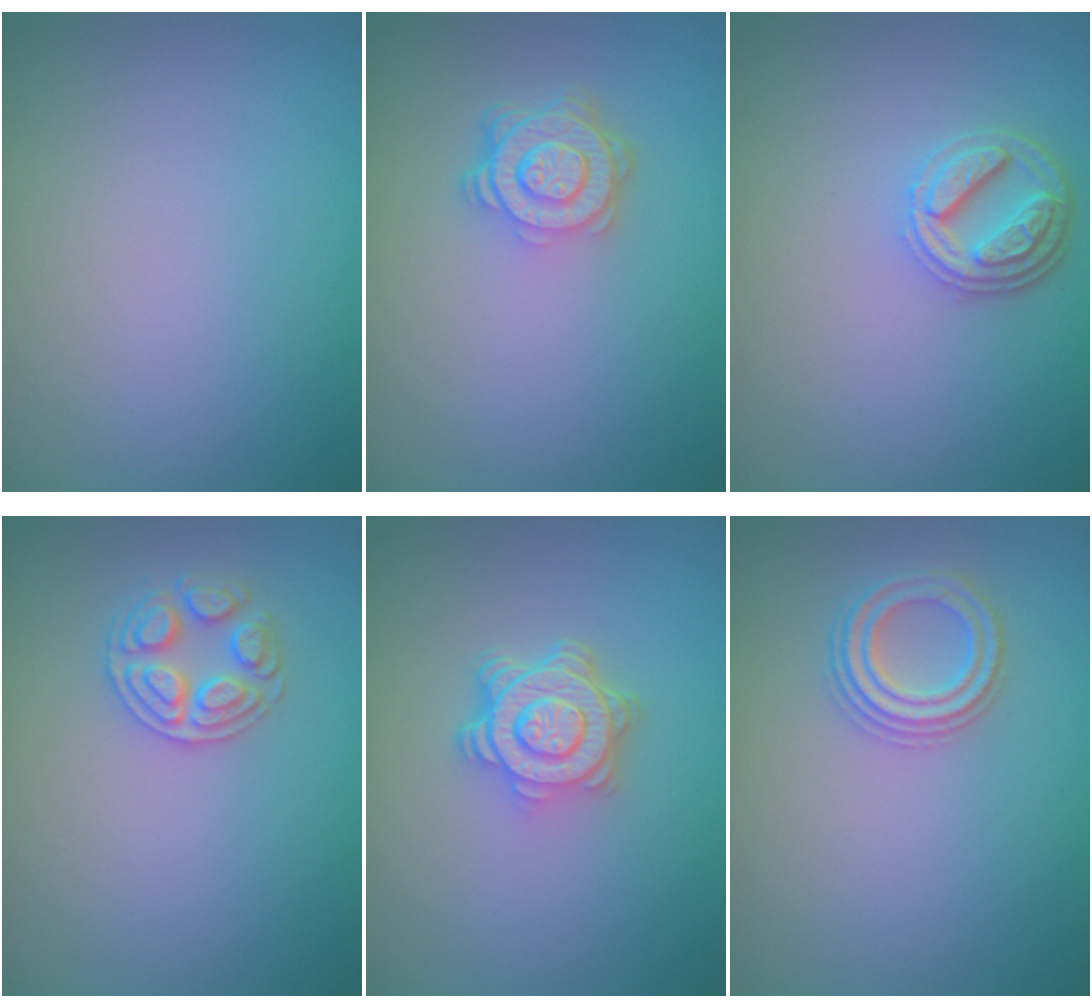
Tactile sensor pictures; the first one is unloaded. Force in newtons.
{"total": 4.1, "press": 3.1, "slide": 2.8}
{"total": 3.7, "press": 3.0, "slide": 2.1}
{"total": 2.6, "press": 2.6, "slide": 0.4}
{"total": 4.8, "press": 3.7, "slide": 3.0}
{"total": 2.5, "press": 2.4, "slide": 0.4}